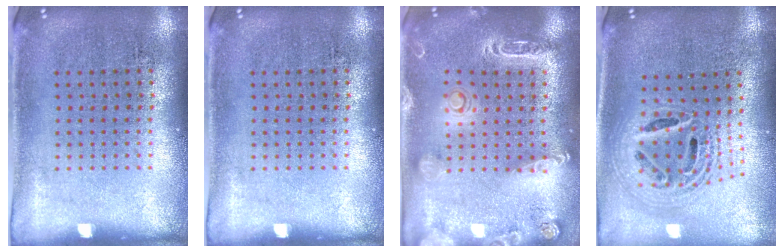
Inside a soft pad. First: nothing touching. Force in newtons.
{"total": 0.0}
{"total": 2.0, "press": 1.9, "slide": 0.6}
{"total": 2.2, "press": 1.7, "slide": 1.4}